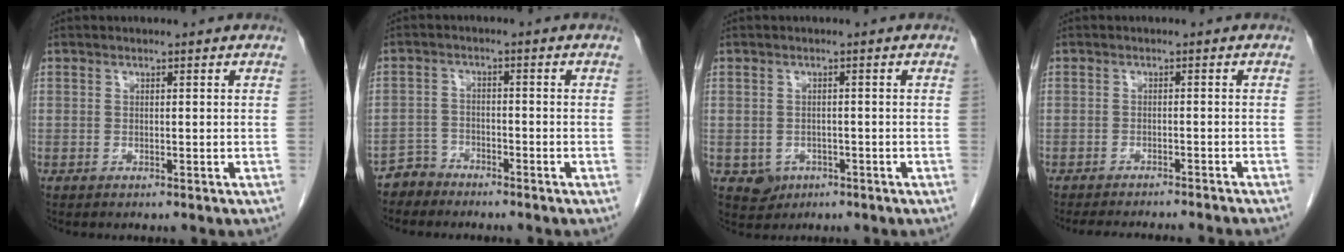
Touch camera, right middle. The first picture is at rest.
{"total": 3.2, "force": [-2.8, 1.3, -0.7], "torque": [0.011, 0.001, -0.056]}
{"total": 3.1, "force": [-1.2, 2.7, 0.7], "torque": [-0.008, 0.005, -0.012]}
{"total": 11.4, "force": [-10.4, 0.6, 4.5], "torque": [-0.048, -0.012, -0.129]}